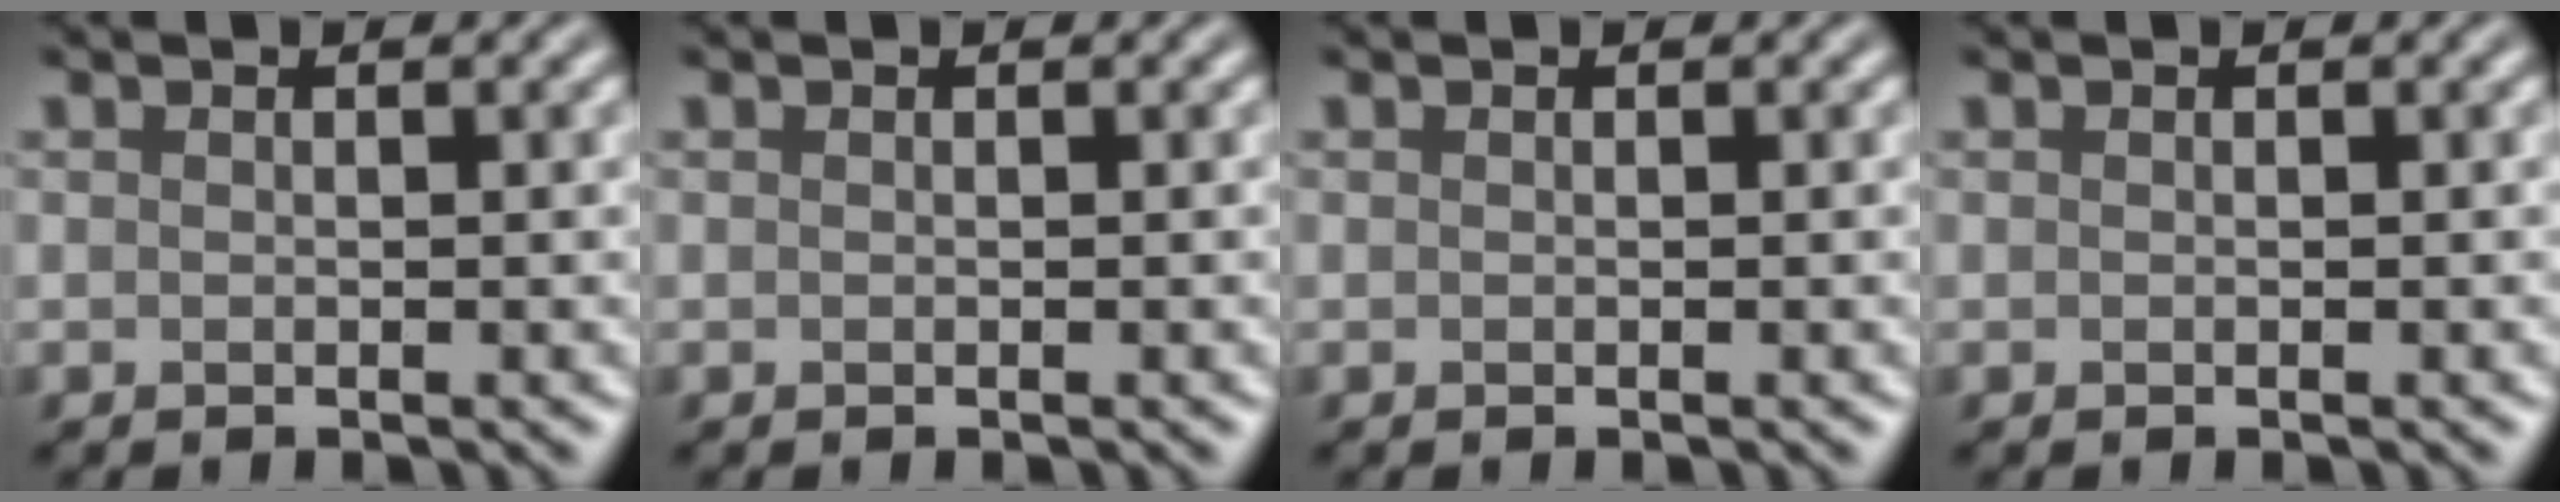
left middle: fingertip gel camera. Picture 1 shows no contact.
{"total": 0.0}
{"total": 0.0}
{"total": 0.0}